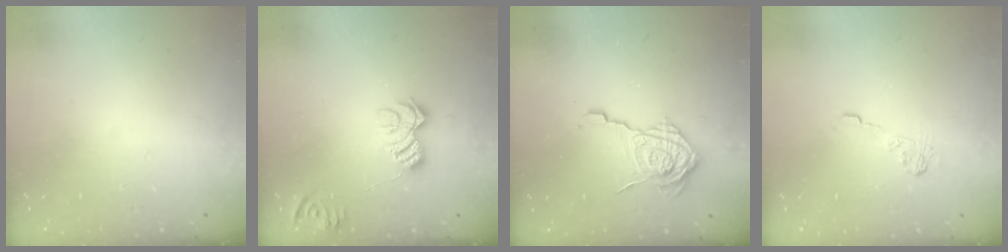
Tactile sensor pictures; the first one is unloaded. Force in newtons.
{"total": 10.2, "press": 10.2, "slide": 0.9}
{"total": 13.9, "press": 13.8, "slide": 0.7}
{"total": 6.9, "press": 6.9, "slide": 0.4}